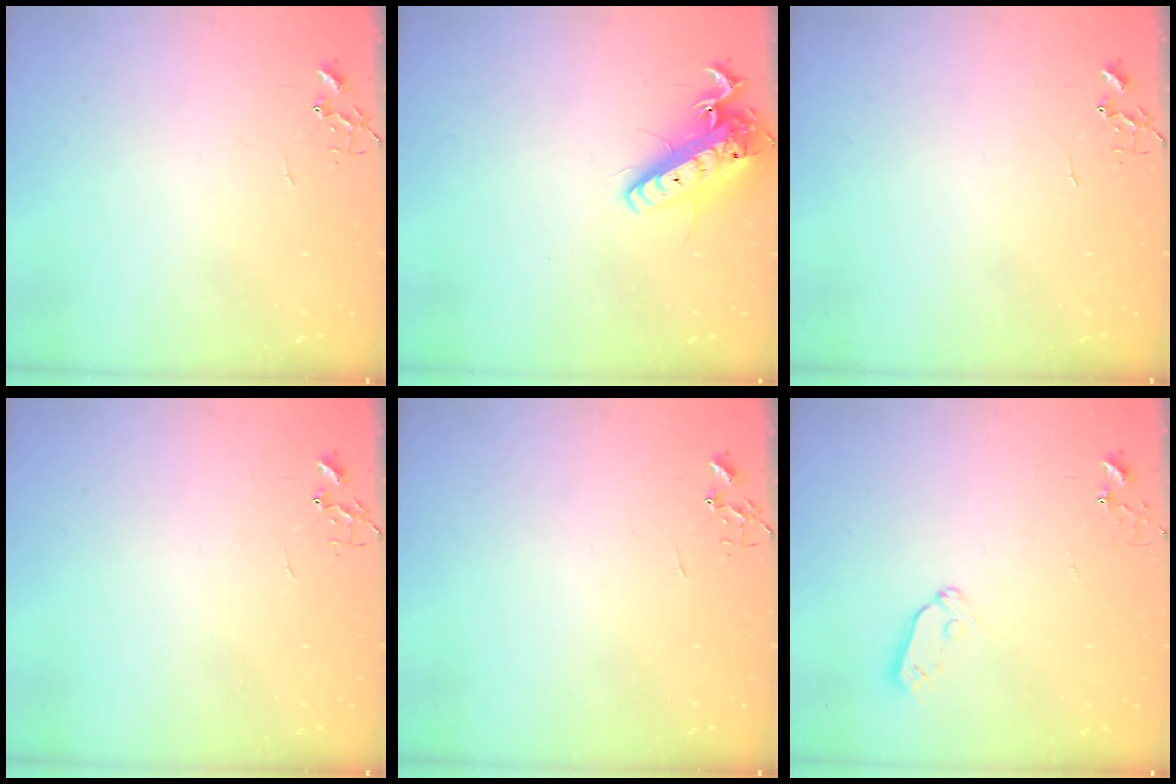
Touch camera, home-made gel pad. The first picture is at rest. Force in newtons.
{"total": 14.8, "press": 14.6, "slide": 2.9}
{"total": 0.0}
{"total": 0.0}
{"total": 0.0}
{"total": 5.9, "press": 5.8, "slide": 1.0}